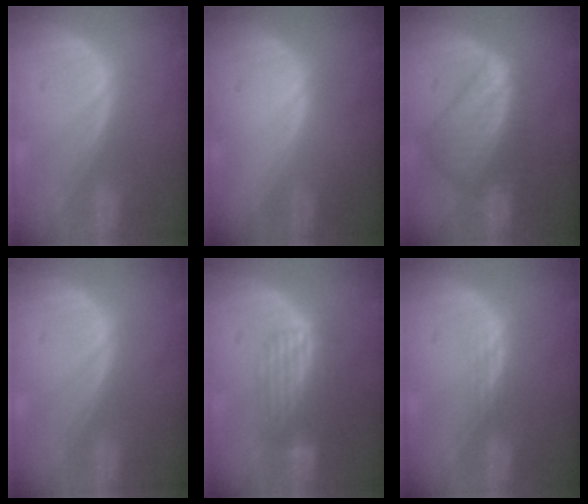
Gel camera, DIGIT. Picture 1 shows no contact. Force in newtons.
{"total": 0.0}
{"total": 8.7, "press": 7.5, "slide": 4.3}
{"total": 0.0}
{"total": 6.8, "press": 5.7, "slide": 3.7}
{"total": 1.4, "press": 1.1, "slide": 0.9}